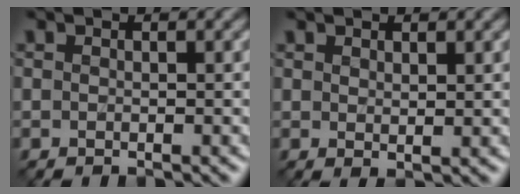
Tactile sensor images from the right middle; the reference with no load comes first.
{"total": 1.1, "force": [0.9, 0.2, 0.7], "torque": [-0.015, -0.001, 0.018]}